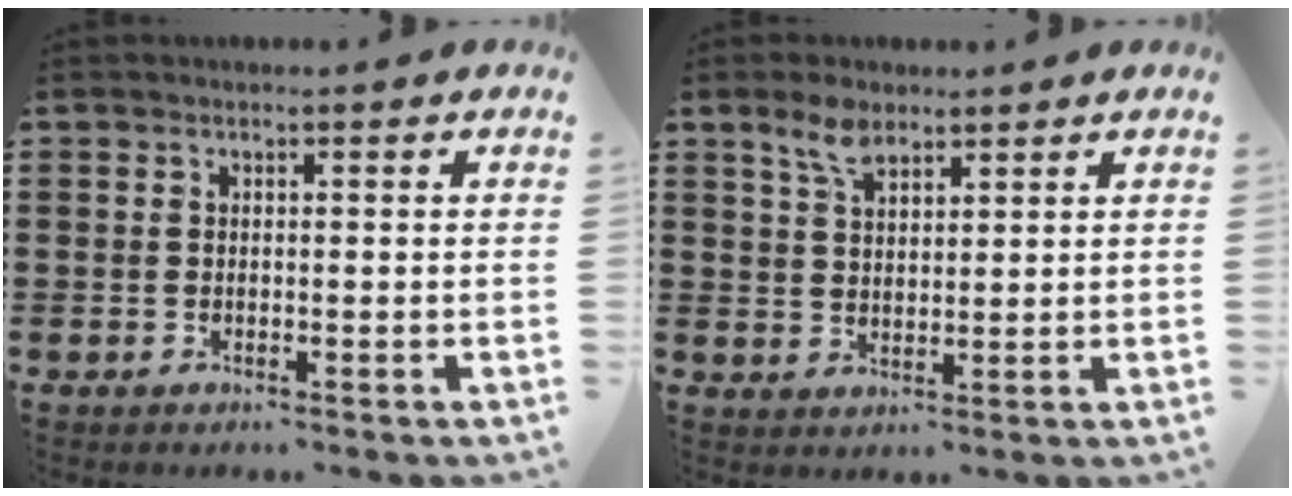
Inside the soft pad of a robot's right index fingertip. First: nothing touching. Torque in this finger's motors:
{"motor_torque": [0.51, 0.36, 0.08, 0.04]}